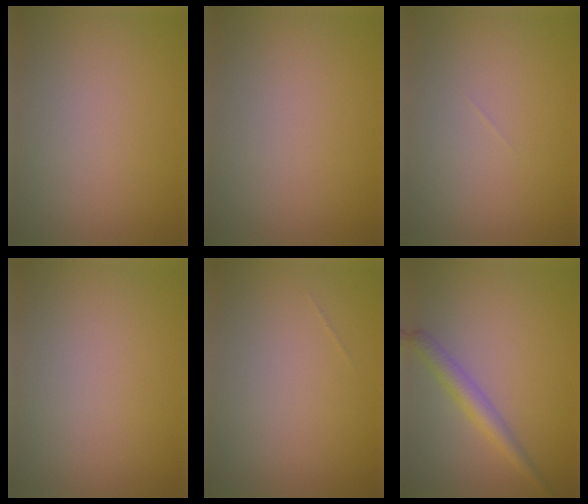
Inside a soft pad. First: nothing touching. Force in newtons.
{"total": 0.0}
{"total": 0.0}
{"total": 0.0}
{"total": 0.0}
{"total": 2.5, "press": 2.5, "slide": 0.1}